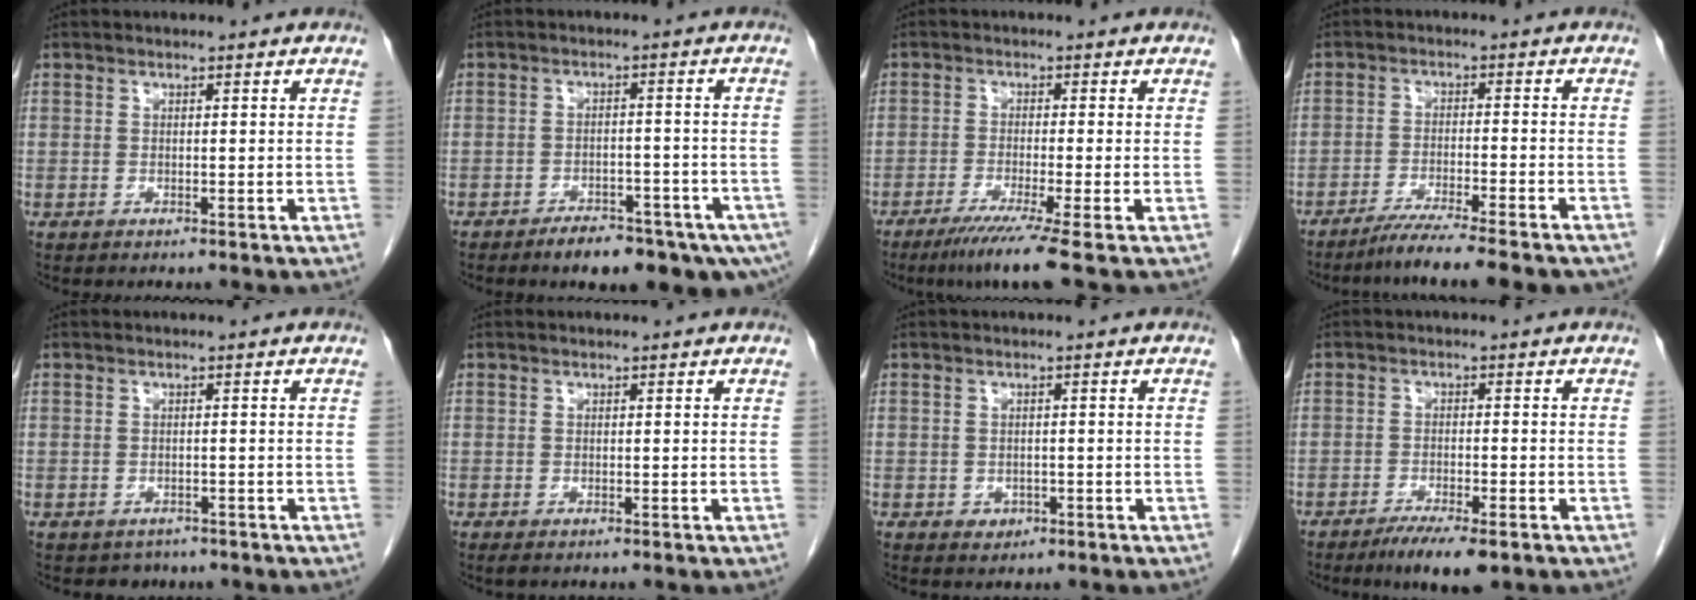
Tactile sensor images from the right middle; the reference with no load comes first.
{"total": 10.8, "force": [-7.7, 3.8, 6.6], "torque": [-0.071, 0.006, -0.108]}
{"total": 6.7, "force": [-4.5, -1.6, 4.7], "torque": [-0.074, -0.023, -0.081]}
{"total": 10.3, "force": [-8.7, -0.1, 5.5], "torque": [-0.070, -0.023, -0.132]}
{"total": 2.0, "force": [-1.4, 1.4, 0.0], "torque": [-0.008, 0.003, -0.019]}
{"total": 0.6, "force": [-0.4, 0.2, 0.4], "torque": [-0.008, -0.001, -0.005]}
{"total": 1.5, "force": [-0.6, 1.3, 0.5], "torque": [-0.009, 0.003, -0.002]}
{"total": 5.8, "force": [-3.9, 1.1, 4.2], "torque": [-0.068, -0.011, -0.058]}